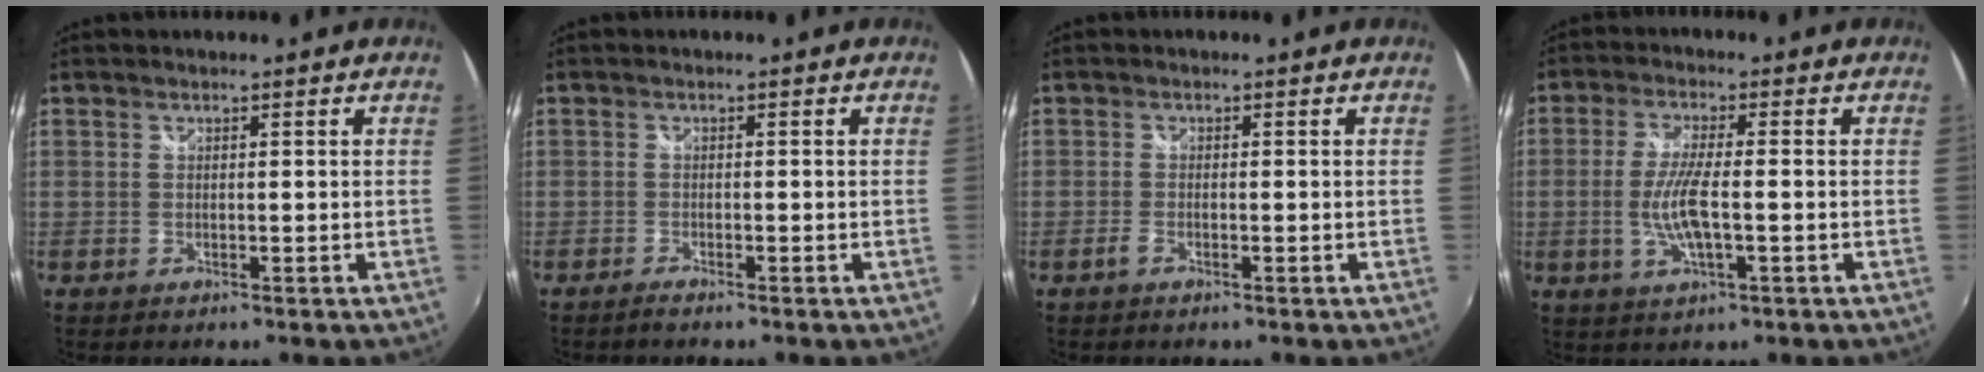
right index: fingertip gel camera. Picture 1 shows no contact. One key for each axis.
{"total": 1.2, "fx": -1.1, "fy": 0.1, "fz": 0.4, "tx": -0.013, "ty": -0.004, "tz": -0.024}
{"total": 1.4, "fx": -0.8, "fy": 0.3, "fz": 1.1, "tx": -0.025, "ty": -0.002, "tz": -0.016}
{"total": 7.6, "fx": -1.4, "fy": 1.6, "fz": 7.3, "tx": -0.146, "ty": -0.008, "tz": -0.027}